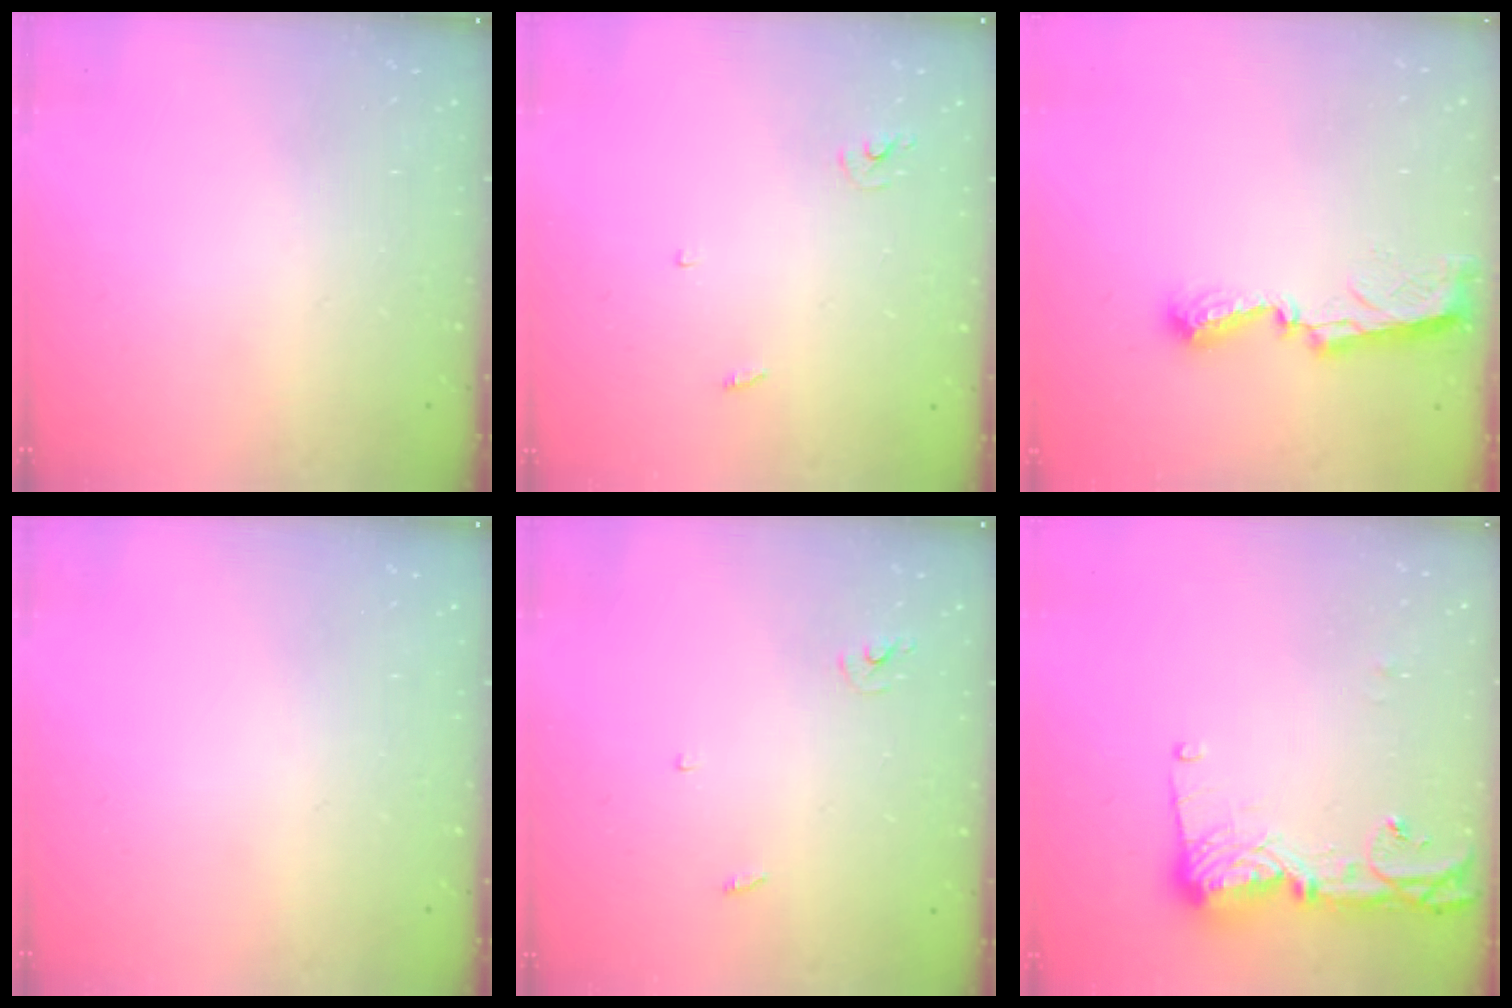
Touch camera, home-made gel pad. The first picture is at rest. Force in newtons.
{"total": 2.4, "press": 2.4, "slide": 0.2}
{"total": 8.6, "press": 8.6, "slide": 0.4}
{"total": 0.0}
{"total": 2.4, "press": 2.4, "slide": 0.2}
{"total": 14.0, "press": 13.9, "slide": 1.3}